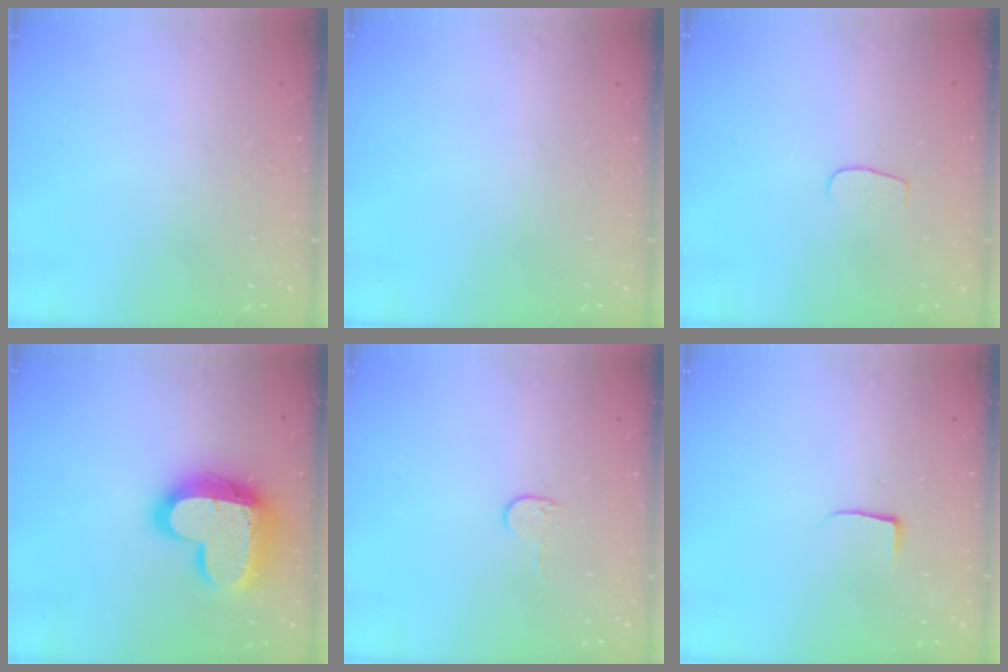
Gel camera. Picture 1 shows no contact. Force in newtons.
{"total": 0.0}
{"total": 3.2, "press": 3.2, "slide": 0.3}
{"total": 19.1, "press": 19.0, "slide": 1.5}
{"total": 3.8, "press": 3.8, "slide": 0.4}
{"total": 3.7, "press": 3.7, "slide": 0.5}